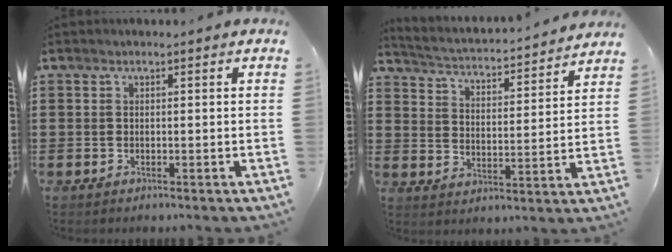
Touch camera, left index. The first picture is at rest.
{"total": 2.4, "force": [2.3, -0.3, 0.3], "torque": [-0.025, -0.031, 0.028]}